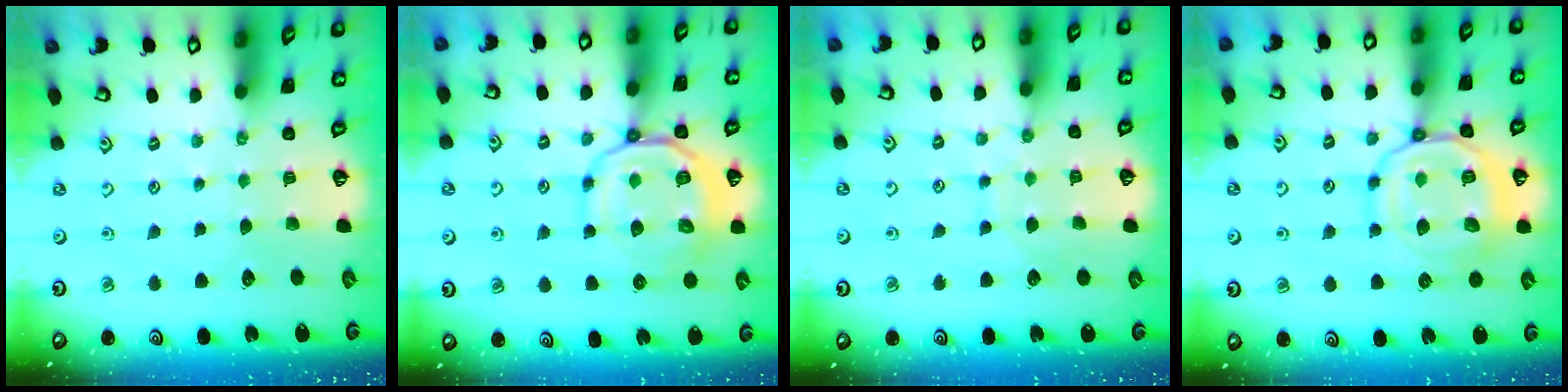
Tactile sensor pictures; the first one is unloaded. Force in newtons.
{"total": 12.0, "press": 11.9, "slide": 1.8}
{"total": 7.1, "press": 7.1, "slide": 0.2}
{"total": 14.8, "press": 14.8, "slide": 1.2}